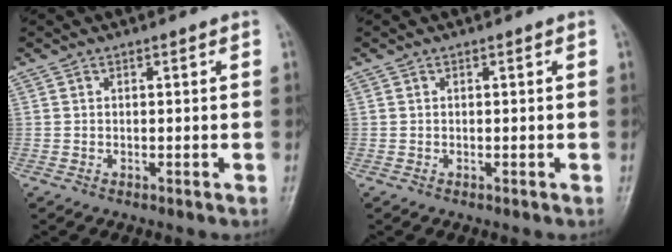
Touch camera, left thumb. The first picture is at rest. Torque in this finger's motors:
{"motor_torque": [0.00, 0.00, 0.00, 0.00, 0.00]}